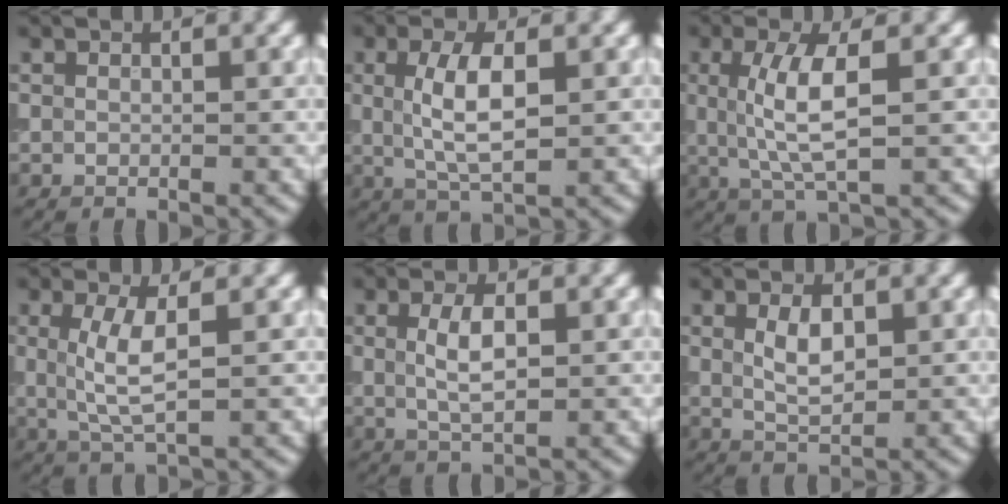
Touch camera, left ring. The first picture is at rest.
{"total": 4.5, "force": [0.5, 1.6, 4.2], "torque": [-0.089, 0.003, 0.010]}
{"total": 4.8, "force": [0.6, 1.3, 4.6], "torque": [-0.095, 0.002, 0.013]}
{"total": 3.7, "force": [0.5, 1.0, 3.6], "torque": [-0.077, -0.002, 0.010]}
{"total": 3.1, "force": [0.4, 1.1, 2.8], "torque": [-0.061, 0.001, 0.007]}
{"total": 2.9, "force": [0.6, 1.5, 2.4], "torque": [-0.052, 0.000, 0.015]}